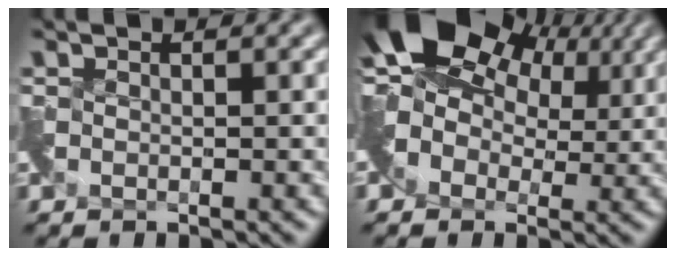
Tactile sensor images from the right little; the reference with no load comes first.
{"total": 10.5, "force": [4.3, 6.9, 6.7], "torque": [-0.124, 0.011, 0.071]}